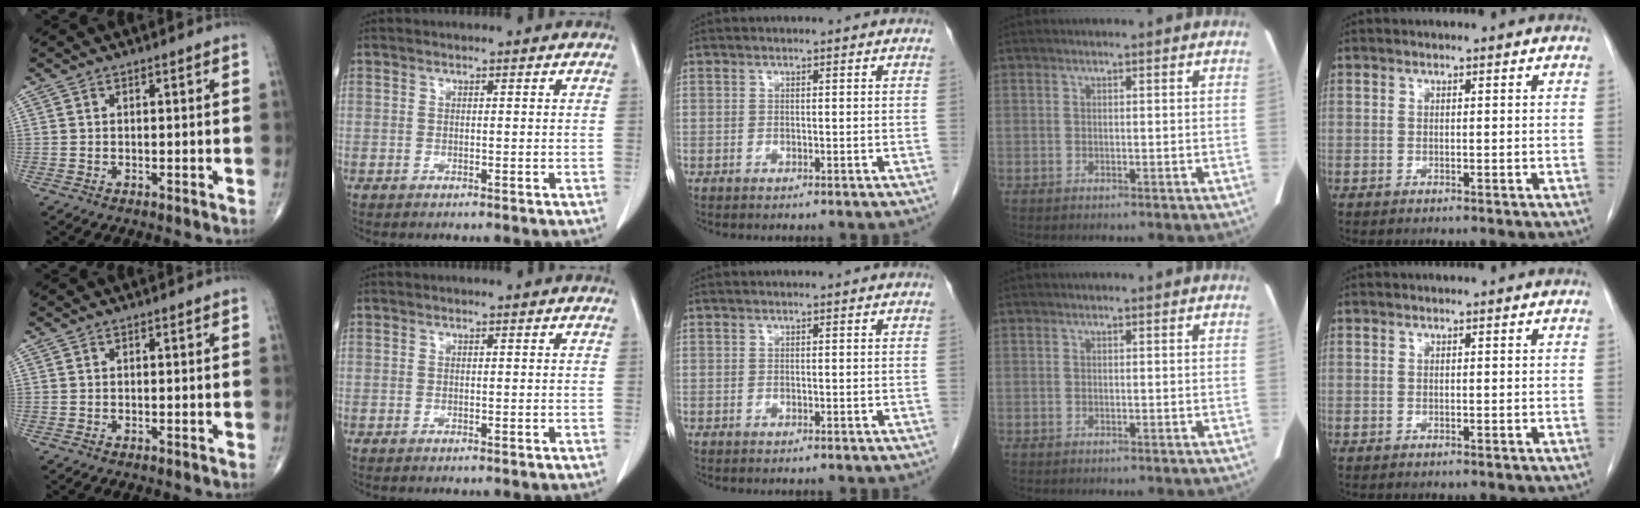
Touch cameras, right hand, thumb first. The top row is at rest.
{}